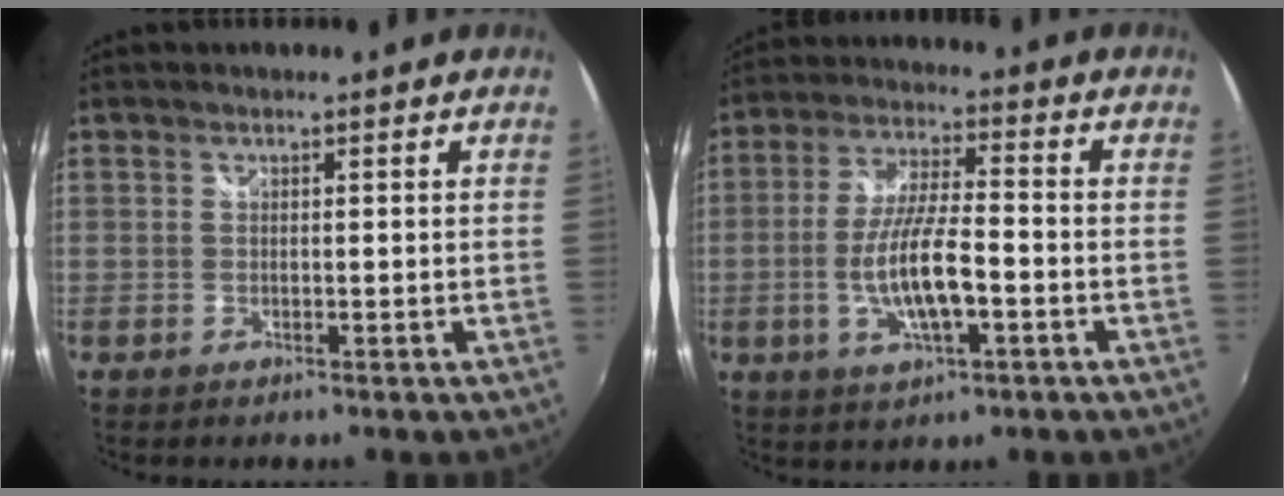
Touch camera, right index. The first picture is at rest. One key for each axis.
{"total": 11.1, "fx": -3.2, "fy": 2.8, "fz": 10.2, "tx": -0.204, "ty": -0.005, "tz": -0.055}